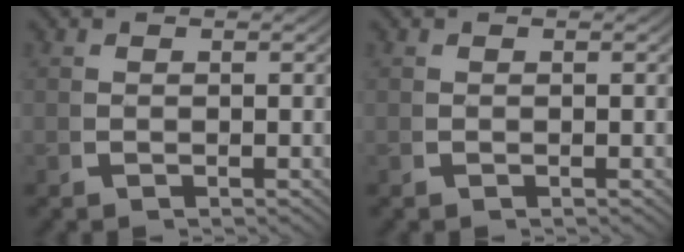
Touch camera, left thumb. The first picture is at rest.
{"total": 0.0}